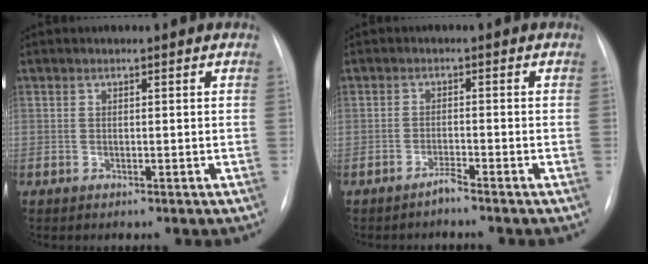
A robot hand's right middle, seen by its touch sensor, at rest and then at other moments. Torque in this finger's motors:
{"motor_torque": [0.01, -1.52, -0.03, 0.03]}